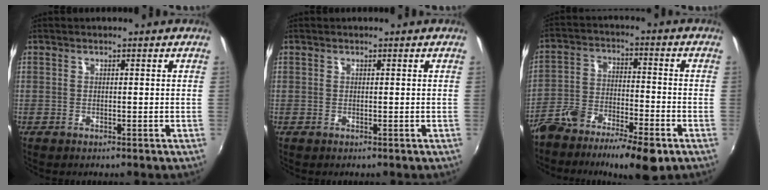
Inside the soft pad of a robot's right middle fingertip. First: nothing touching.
{"total": 0.0}
{"total": 12.2, "force": [-8.4, 3.6, 8.1], "torque": [-0.164, -0.007, -0.152]}